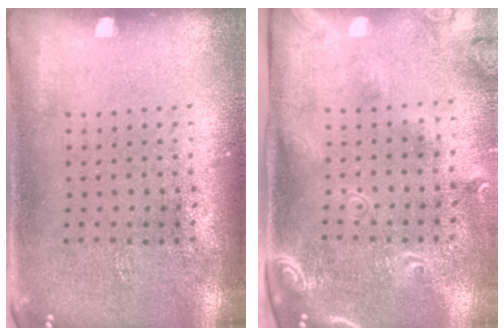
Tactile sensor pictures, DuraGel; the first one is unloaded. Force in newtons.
{"total": 2.4, "press": 1.8, "slide": 1.6}